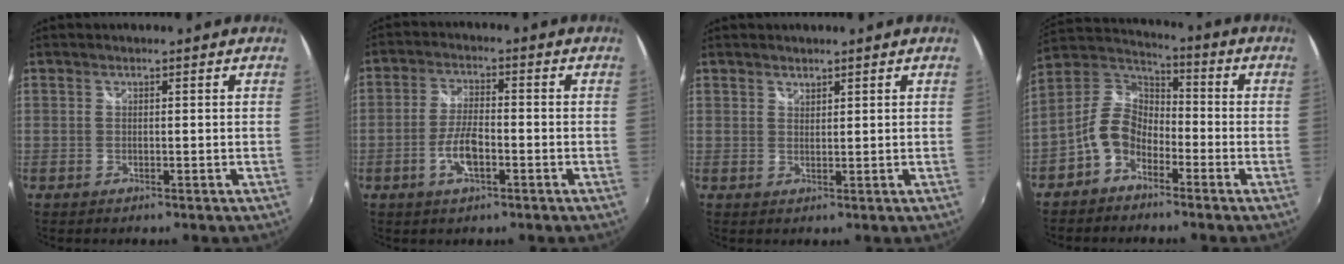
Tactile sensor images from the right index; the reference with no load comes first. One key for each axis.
{"total": 6.2, "fx": -2.4, "fy": 2.1, "fz": 5.3, "tx": -0.111, "ty": 0.001, "tz": -0.046}
{"total": 1.3, "fx": 1.1, "fy": 0.5, "fz": 0.2, "tx": 0.000, "ty": 0.001, "tz": 0.020}
{"total": 9.6, "fx": -5.0, "fy": 6.3, "fz": 5.3, "tx": -0.111, "ty": 0.025, "tz": -0.101}